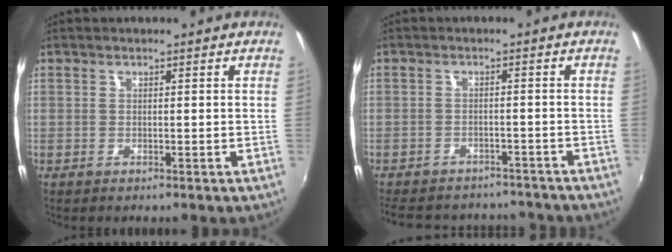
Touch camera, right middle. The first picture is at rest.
{"total": 15.7, "force": [-13.5, 6.0, 5.3], "torque": [-0.123, 0.004, -0.179]}